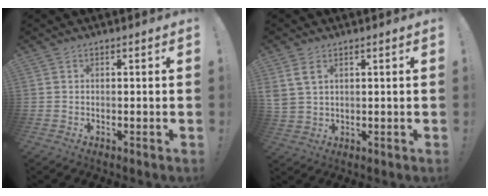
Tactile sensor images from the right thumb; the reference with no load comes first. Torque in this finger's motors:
{"motor_torque": [0.55, 1.14, 0.53, -0.32, 0.22]}